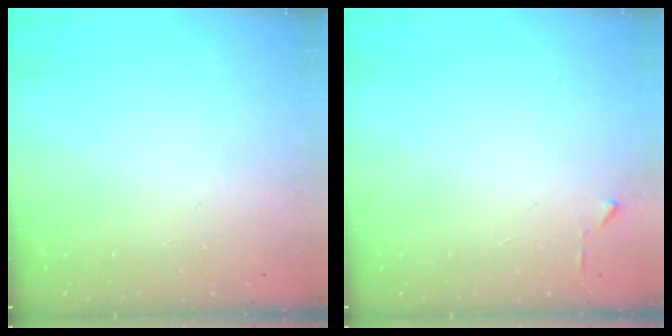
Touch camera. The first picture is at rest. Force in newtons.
{"total": 3.9, "press": 3.9, "slide": 0.5}